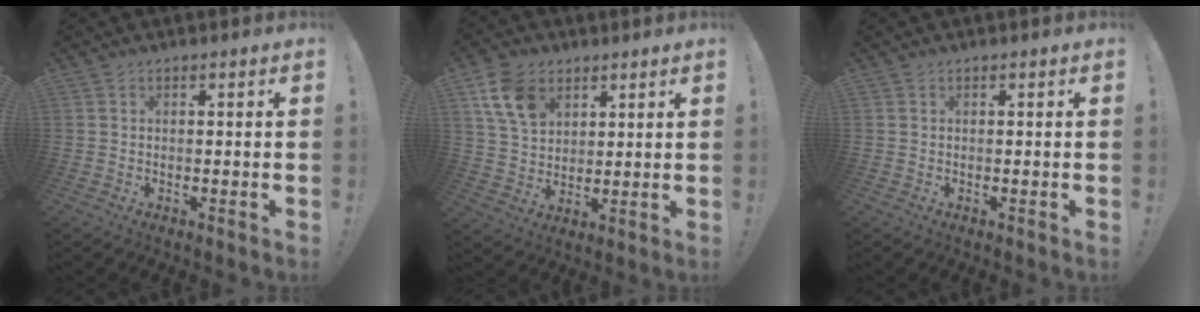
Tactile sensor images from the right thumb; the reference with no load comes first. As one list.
[{"total": 12.1, "force": [6.1, 8.4, 6.3], "torque": [-0.112, -0.014, 0.123]}, {"total": 0.0}]